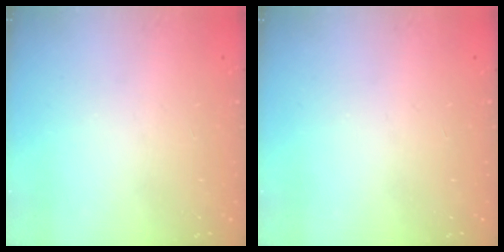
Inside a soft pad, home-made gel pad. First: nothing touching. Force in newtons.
{"total": 0.0}